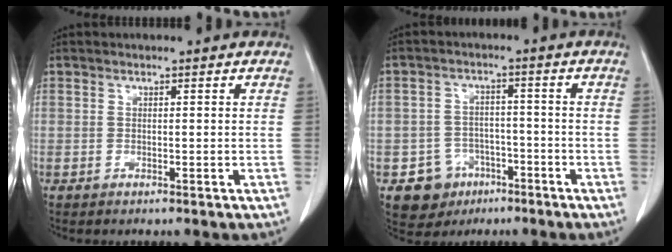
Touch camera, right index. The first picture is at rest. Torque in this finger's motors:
{"motor_torque": [-0.23, 0.00, -0.55, -0.20]}